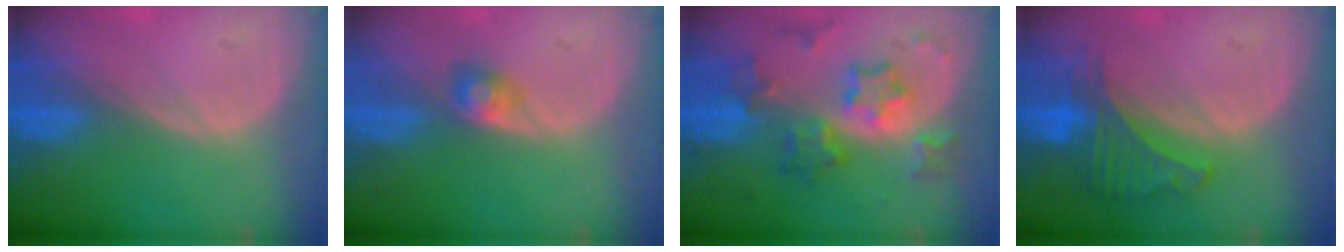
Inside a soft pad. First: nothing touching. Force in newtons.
{"total": 2.3, "press": 2.3, "slide": 0.2}
{"total": 8.0, "press": 8.0, "slide": 0.5}
{"total": 6.3, "press": 5.9, "slide": 2.3}